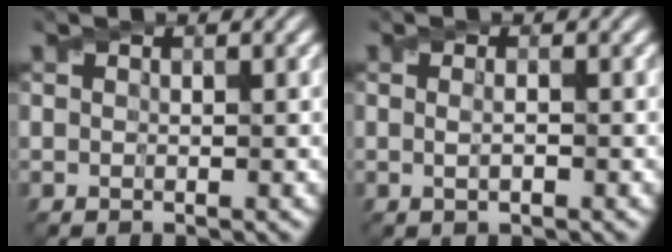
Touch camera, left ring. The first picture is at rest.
{"total": 1.1, "force": [-0.1, 0.3, 1.1], "torque": [-0.022, -0.003, -0.003]}